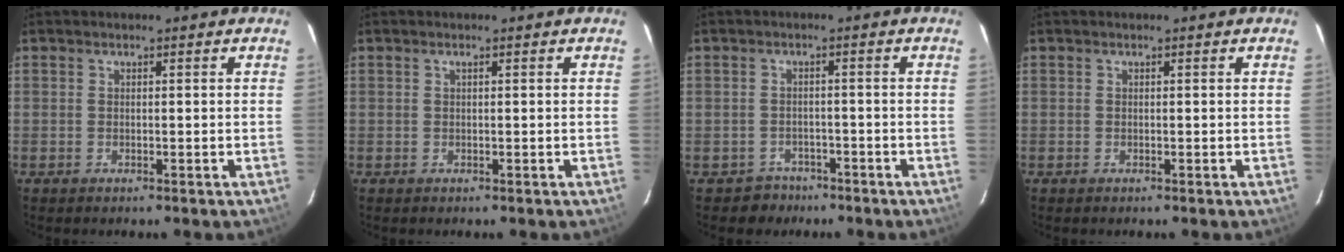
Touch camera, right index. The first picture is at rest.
{"total": 0.0}
{"total": 4.0, "force": [-2.4, 3.1, -0.7], "torque": [0.008, 0.025, -0.034]}
{"total": 0.0}